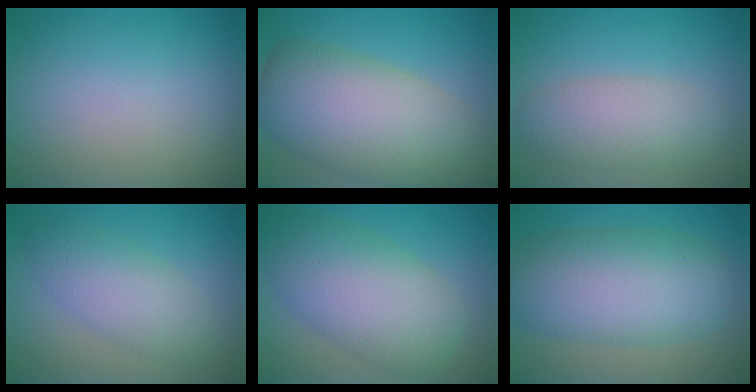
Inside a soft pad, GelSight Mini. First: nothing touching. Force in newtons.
{"total": 11.0, "press": 10.9, "slide": 0.6}
{"total": 4.2, "press": 4.2, "slide": 0.1}
{"total": 4.1, "press": 4.1, "slide": 0.1}
{"total": 8.5, "press": 8.5, "slide": 0.3}
{"total": 9.1, "press": 9.1, "slide": 0.3}